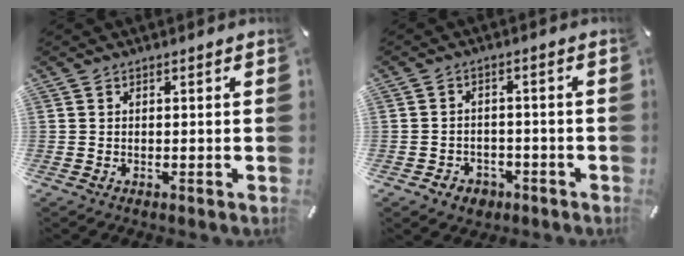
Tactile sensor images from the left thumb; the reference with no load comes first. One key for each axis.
{"total": 4.1, "fx": -2.3, "fy": 3.2, "fz": 1.0, "tx": -0.021, "ty": 0.010, "tz": -0.044}